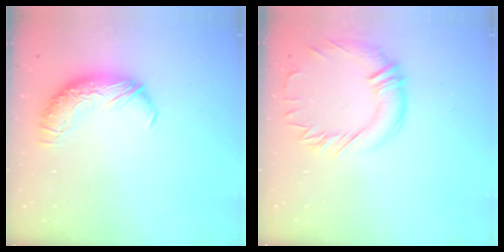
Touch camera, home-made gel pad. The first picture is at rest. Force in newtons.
{"total": 2.3, "press": 2.0, "slide": 1.2}